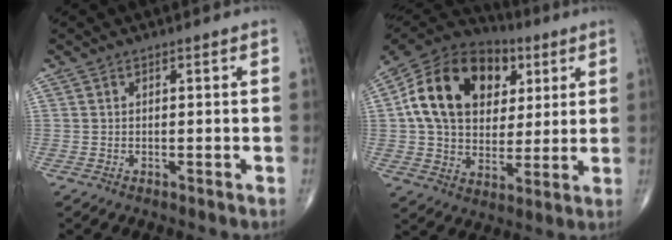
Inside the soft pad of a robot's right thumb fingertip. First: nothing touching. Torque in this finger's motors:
{"motor_torque": [2.43, 2.57, 0.88, -0.52, 0.39]}